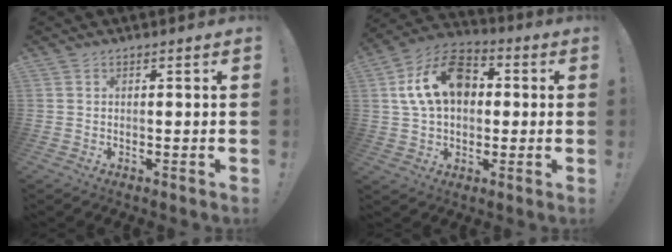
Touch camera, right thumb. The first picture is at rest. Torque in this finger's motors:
{"motor_torque": [1.62, 2.03, 1.67, 0.17, 0.12]}